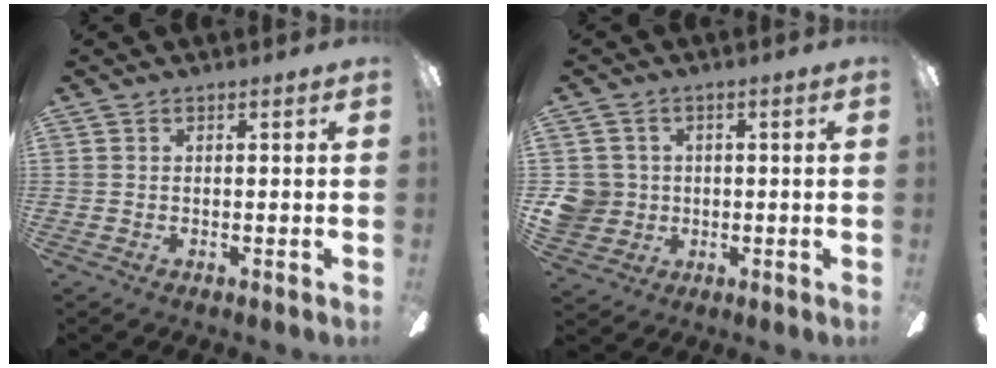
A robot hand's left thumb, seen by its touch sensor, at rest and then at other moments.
{"total": 6.6, "force": [0.3, 6.4, 1.4], "torque": [-0.047, 0.008, 0.006]}